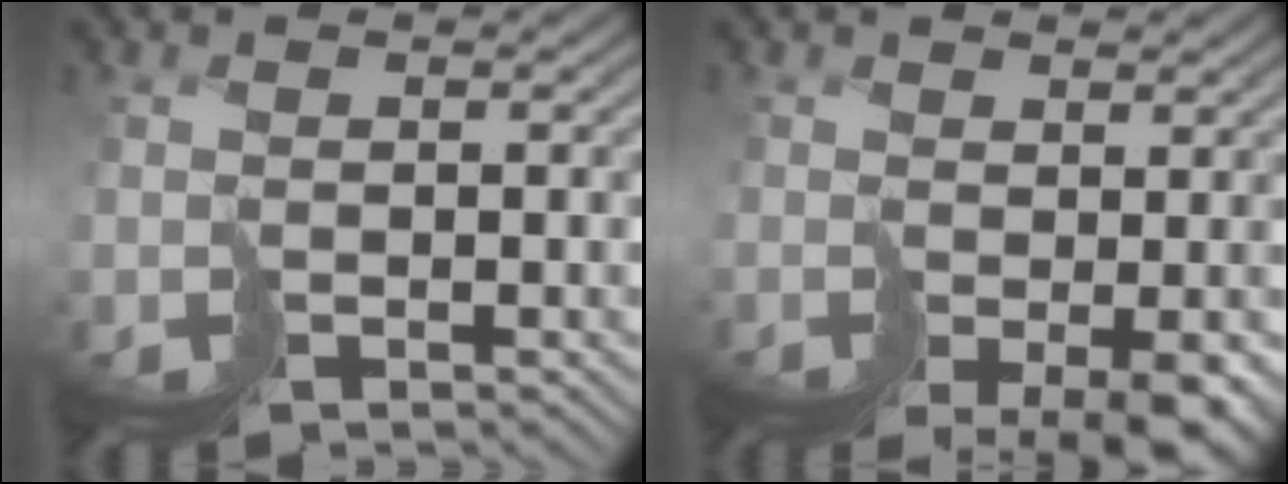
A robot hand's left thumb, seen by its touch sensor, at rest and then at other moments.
{"total": 7.7, "force": [-3.4, 3.4, 5.9], "torque": [-0.105, -0.033, -0.027]}